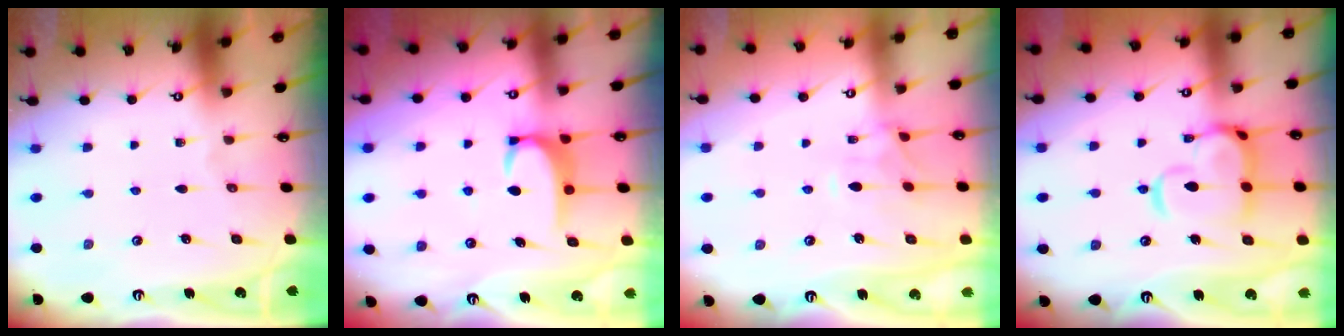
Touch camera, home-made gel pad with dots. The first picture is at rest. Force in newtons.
{"total": 3.5, "press": 3.5, "slide": 0.5}
{"total": 1.6, "press": 1.3, "slide": 1.0}
{"total": 6.9, "press": 6.8, "slide": 1.5}